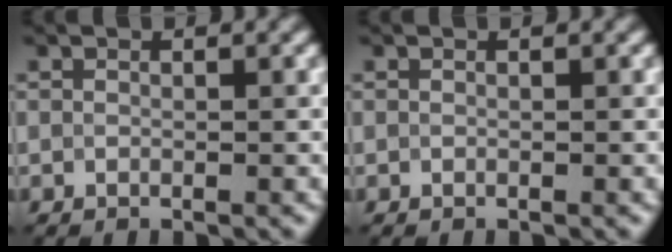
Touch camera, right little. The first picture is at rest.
{"total": 0.0}